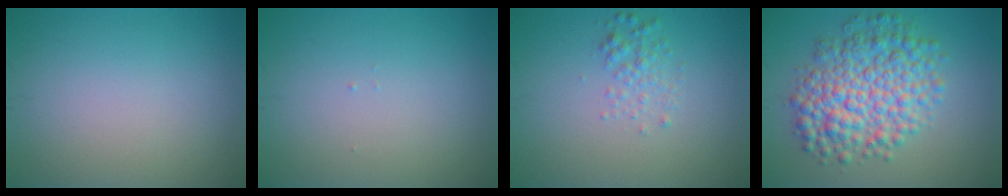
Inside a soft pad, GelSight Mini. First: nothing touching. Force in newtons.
{"total": 0.0}
{"total": 1.6, "press": 1.6, "slide": 0.0}
{"total": 7.7, "press": 7.7, "slide": 0.1}